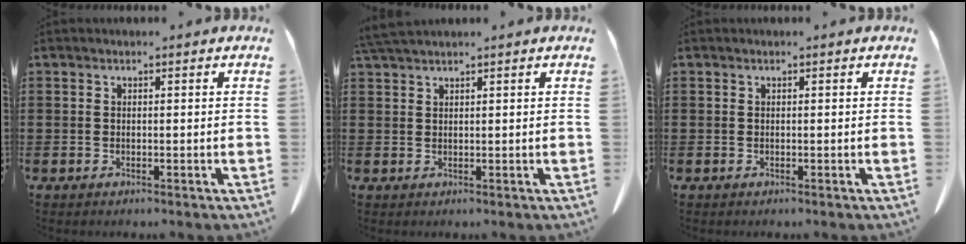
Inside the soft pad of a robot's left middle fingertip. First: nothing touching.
{"total": 2.2, "force": [1.9, 0.0, 1.0], "torque": [-0.025, 0.002, 0.037]}
{"total": 0.0}